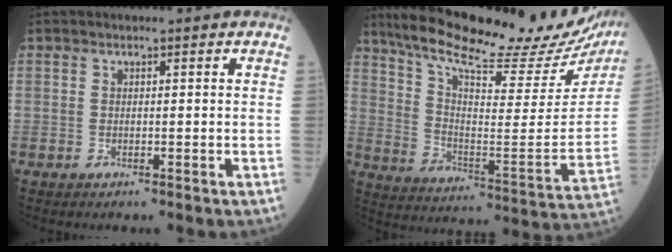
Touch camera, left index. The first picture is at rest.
{"total": 29.9, "force": [25.3, 4.8, 15.3], "torque": [-0.251, -0.061, 0.342]}